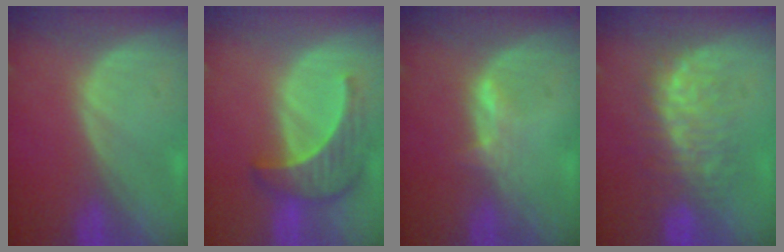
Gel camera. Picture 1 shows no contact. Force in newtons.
{"total": 6.5, "press": 6.5, "slide": 0.3}
{"total": 2.1, "press": 2.0, "slide": 0.4}
{"total": 7.7, "press": 7.6, "slide": 1.4}